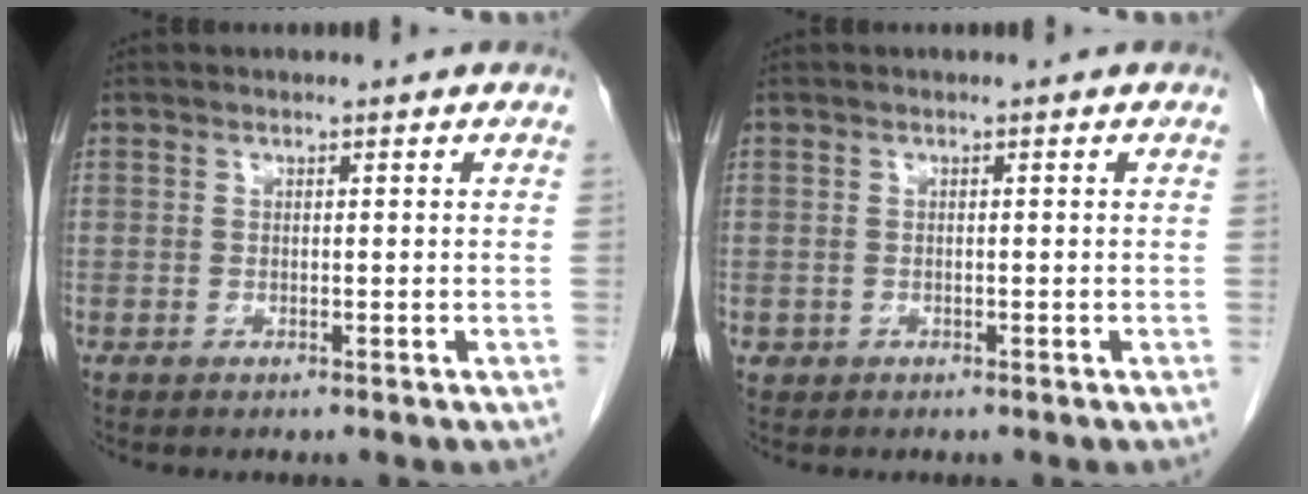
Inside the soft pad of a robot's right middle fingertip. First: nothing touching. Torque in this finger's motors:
{"motor_torque": [0.17, -0.28, 0.09, 0.01]}